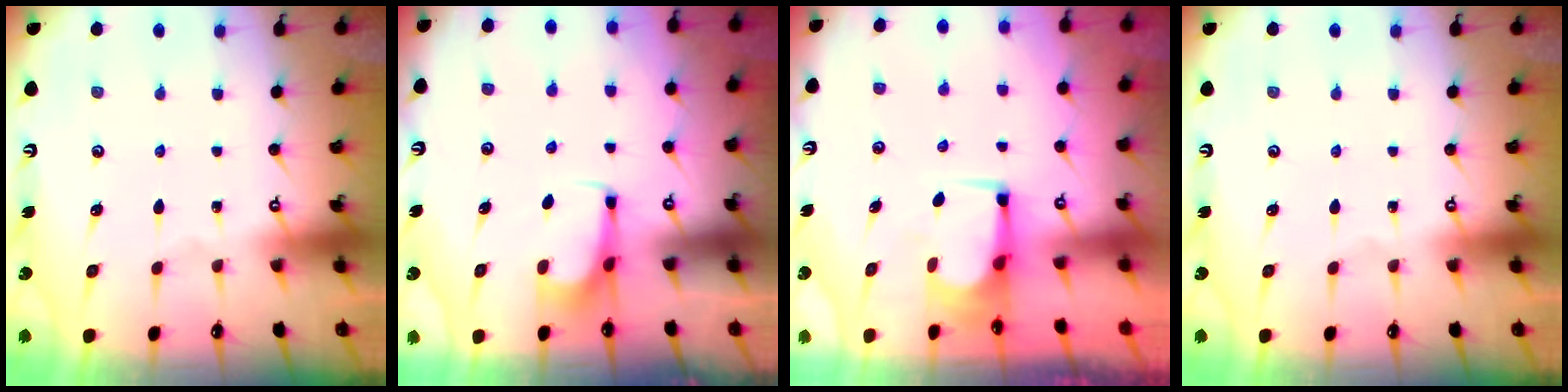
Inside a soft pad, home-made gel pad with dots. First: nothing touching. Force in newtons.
{"total": 2.1, "press": 2.1, "slide": 0.1}
{"total": 2.1, "press": 2.1, "slide": 0.1}
{"total": 0.0}